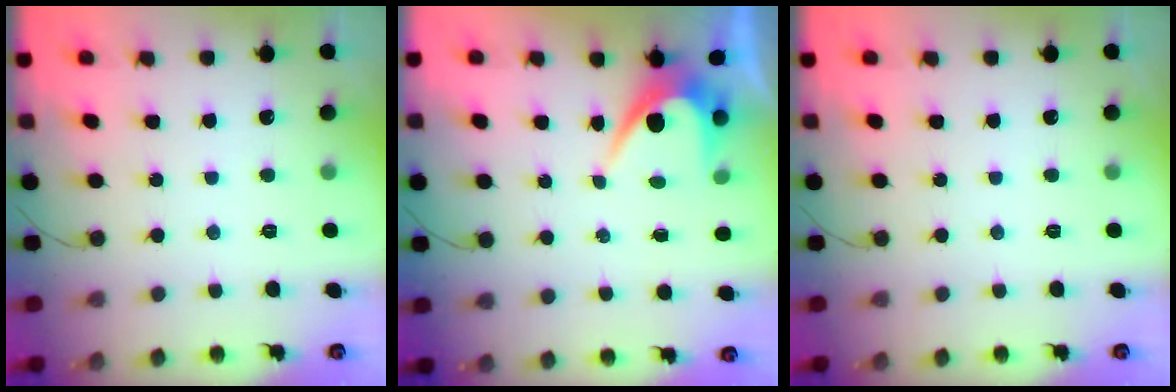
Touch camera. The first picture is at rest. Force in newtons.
{"total": 5.0, "press": 5.0, "slide": 0.4}
{"total": 0.0}